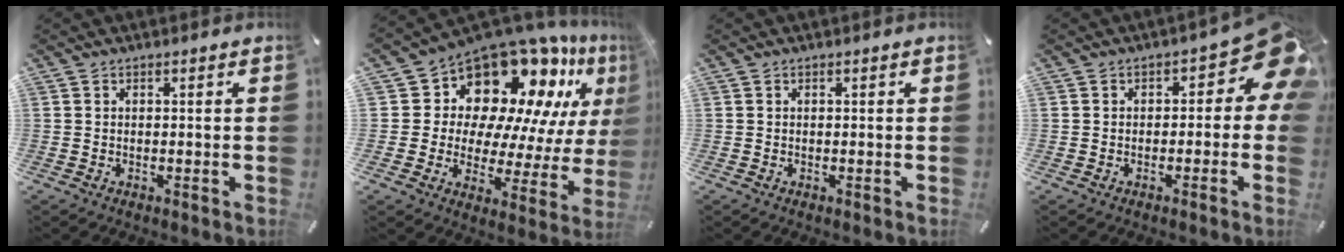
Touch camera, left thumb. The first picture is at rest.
{"total": 15.6, "force": [11.7, 8.9, 5.4], "torque": [-0.087, -0.122, 0.200]}
{"total": 0.0}
{"total": 9.7, "force": [2.5, 4.9, 8.0], "torque": [-0.090, -0.021, 0.042]}